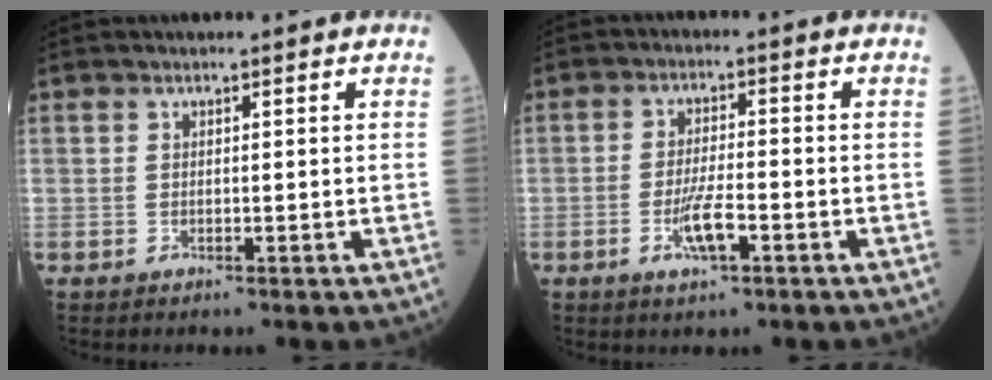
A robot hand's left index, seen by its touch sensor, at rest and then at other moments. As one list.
[{"total": 4.8, "force": [-2.2, 0.8, 4.2], "torque": [-0.086, -0.007, -0.042]}]